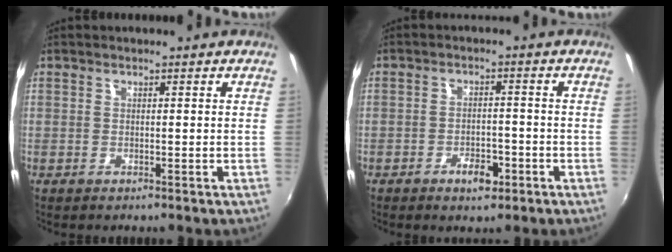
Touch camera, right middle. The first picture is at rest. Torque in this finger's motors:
{"motor_torque": [0.00, 0.00, 0.03, 0.03]}